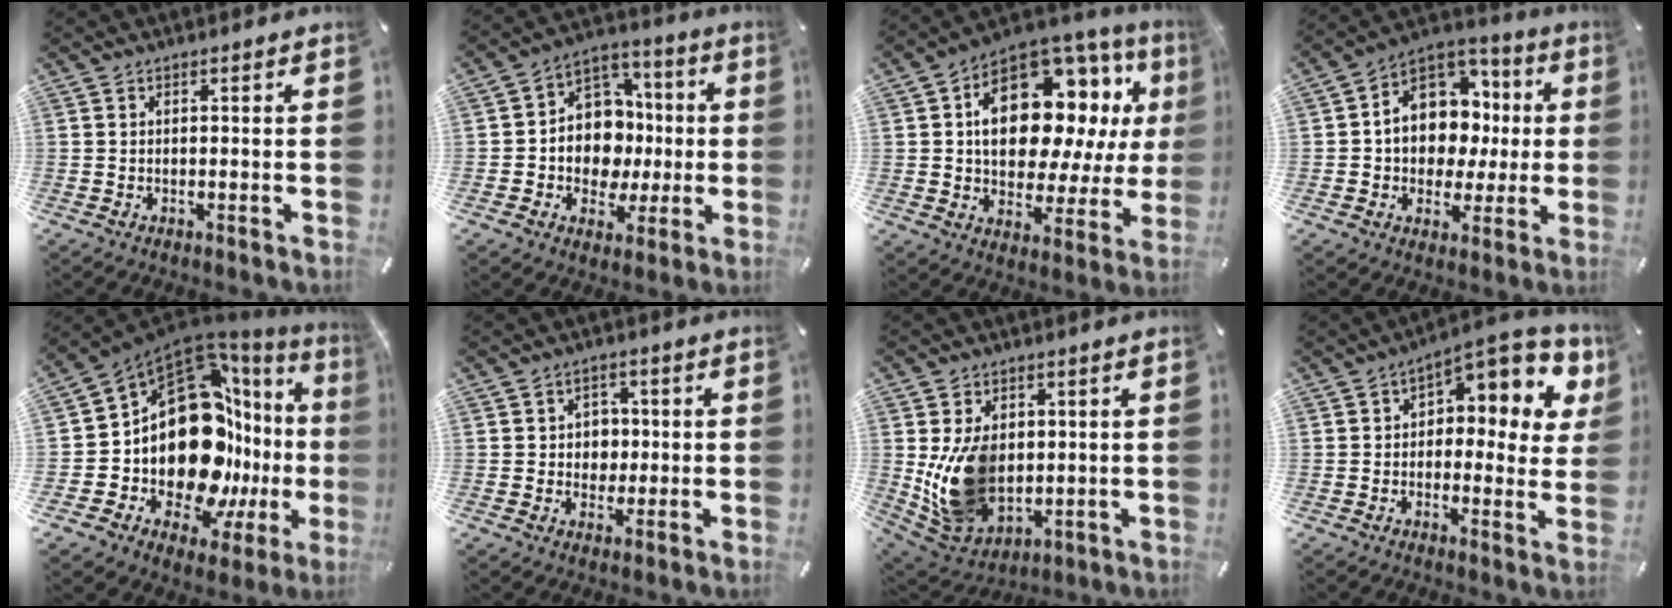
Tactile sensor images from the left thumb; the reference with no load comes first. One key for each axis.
{"total": 12.7, "fx": -1.6, "fy": 11.5, "fz": 4.9, "tx": -0.079, "ty": 0.010, "tz": -0.016}
{"total": 20.2, "fx": 5.7, "fy": 12.8, "fz": 14.6, "tx": -0.247, "ty": -0.034, "tz": 0.095}
{"total": 12.0, "fx": 1.0, "fy": 10.6, "fz": 5.4, "tx": -0.089, "ty": -0.017, "tz": 0.026}
{"total": 24.6, "fx": -0.9, "fy": 15.7, "fz": 19.0, "tx": -0.315, "ty": -0.091, "tz": 0.022}
{"total": 4.9, "fx": 0.1, "fy": 4.7, "fz": 1.5, "tx": -0.015, "ty": 0.003, "tz": -0.003}
{"total": 14.5, "fx": 0.6, "fy": 11.3, "fz": 9.0, "tx": -0.185, "ty": -0.007, "tz": 0.017}
{"total": 9.2, "fx": 4.3, "fy": 5.7, "fz": 5.9, "tx": -0.078, "ty": -0.034, "tz": 0.074}